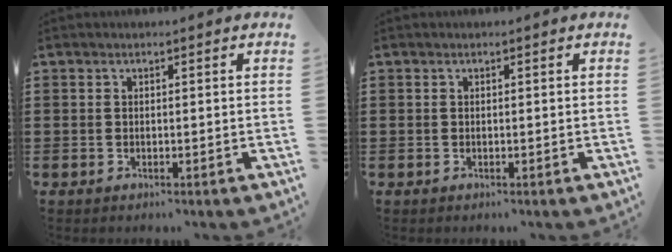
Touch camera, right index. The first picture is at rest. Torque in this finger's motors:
{"motor_torque": [-0.24, 0.75, 0.00, 0.02]}